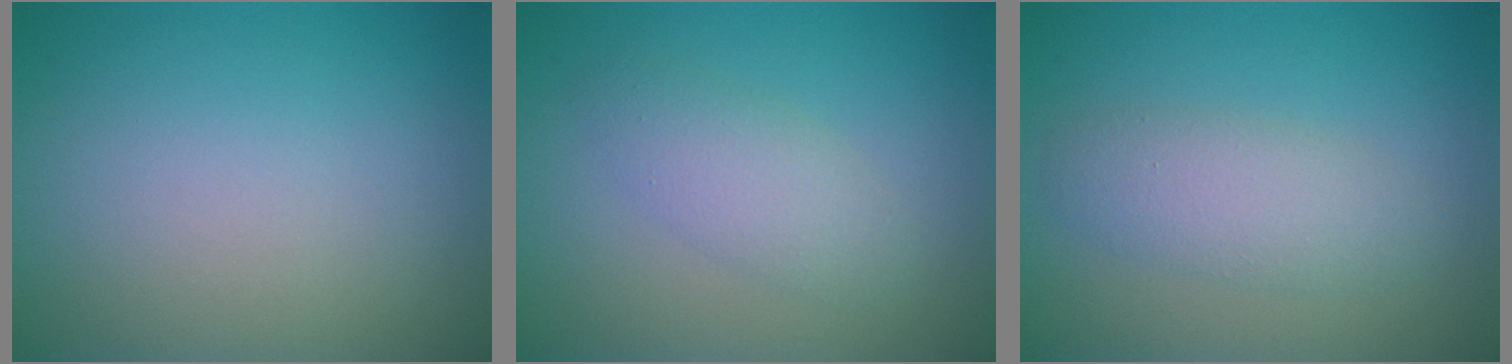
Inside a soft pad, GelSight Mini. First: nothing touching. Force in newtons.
{"total": 2.6, "press": 2.6, "slide": 0.1}
{"total": 2.0, "press": 1.9, "slide": 0.2}